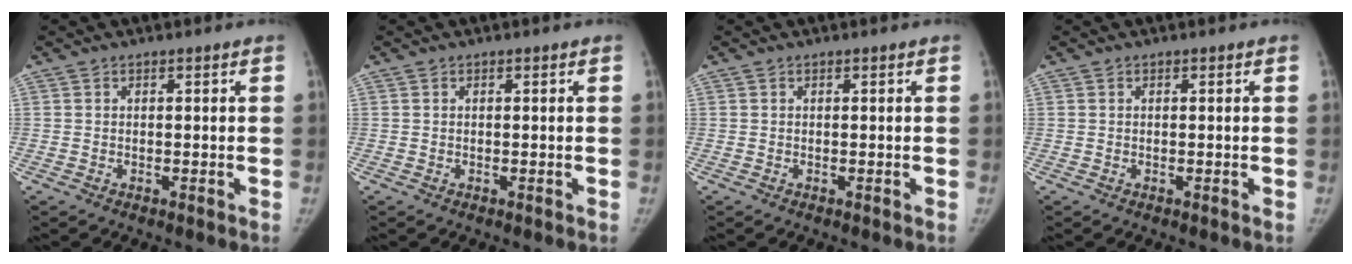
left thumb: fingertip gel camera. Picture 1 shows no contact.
{"total": 0.0}
{"total": 0.0}
{"total": 0.0}